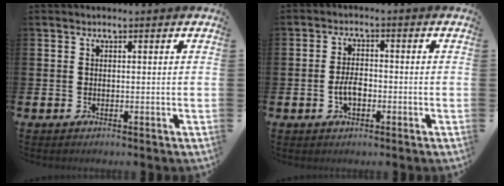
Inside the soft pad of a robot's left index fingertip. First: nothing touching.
{"total": 3.2, "force": [-0.9, 1.8, 2.5], "torque": [-0.033, -0.001, -0.020]}